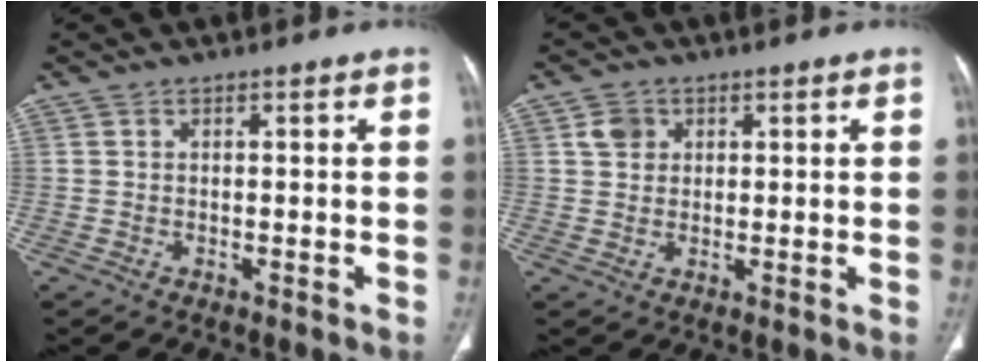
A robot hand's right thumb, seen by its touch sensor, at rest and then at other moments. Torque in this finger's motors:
{"motor_torque": [0.45, 0.41, 0.57, 0.40, -0.01]}